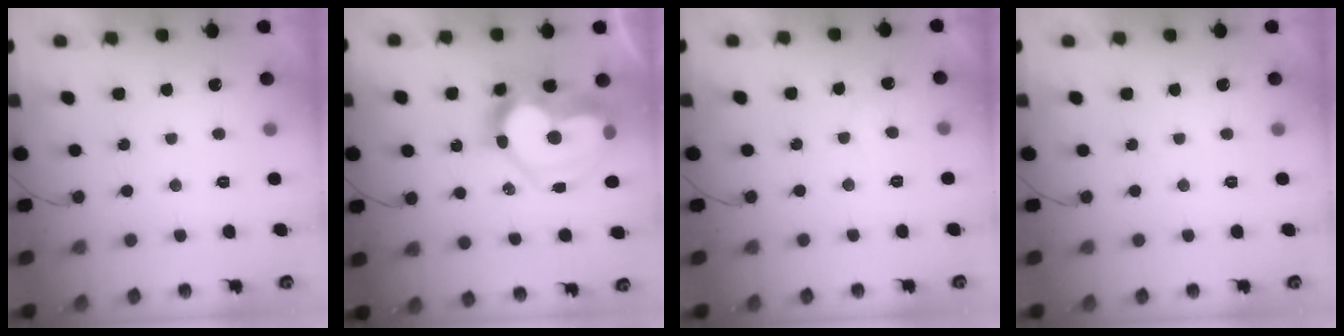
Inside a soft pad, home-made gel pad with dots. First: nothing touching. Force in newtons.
{"total": 20.0, "press": 20.0, "slide": 1.5}
{"total": 4.9, "press": 4.9, "slide": 0.3}
{"total": 0.0}